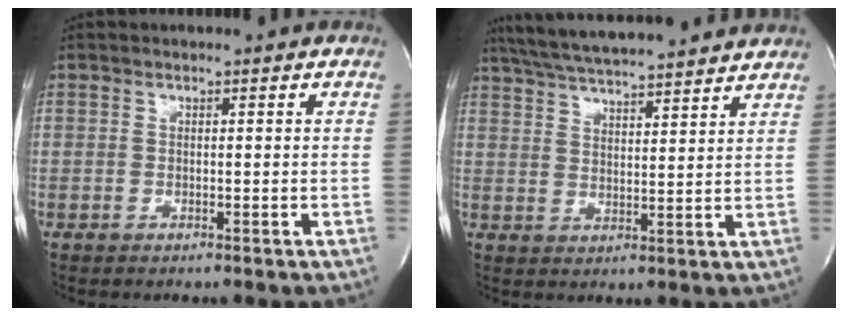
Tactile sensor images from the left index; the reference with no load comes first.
{"total": 16.7, "force": [15.0, 1.5, 7.3], "torque": [-0.129, 0.025, 0.220]}